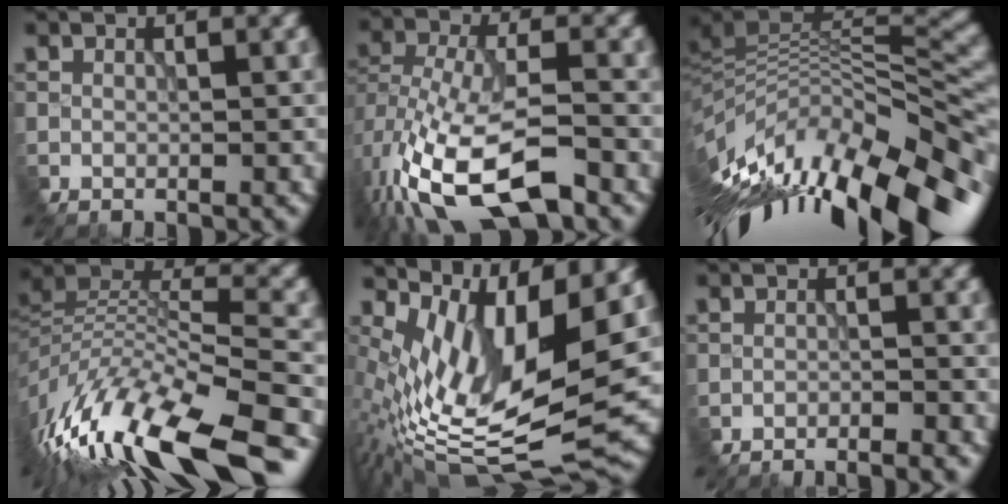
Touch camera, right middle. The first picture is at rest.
{"total": 10.1, "force": [-4.3, 4.7, 7.9], "torque": [-0.186, -0.015, -0.079]}
{"total": 14.5, "force": [-6.9, 5.4, 11.6], "torque": [-0.221, -0.002, -0.109]}
{"total": 13.7, "force": [-8.1, 4.4, 10.2], "torque": [-0.244, 0.008, -0.145]}
{"total": 12.3, "force": [3.9, 4.0, 10.9], "torque": [-0.232, -0.012, 0.084]}
{"total": 4.6, "force": [-4.6, 0.4, 0.3], "torque": [-0.011, 0.005, -0.062]}